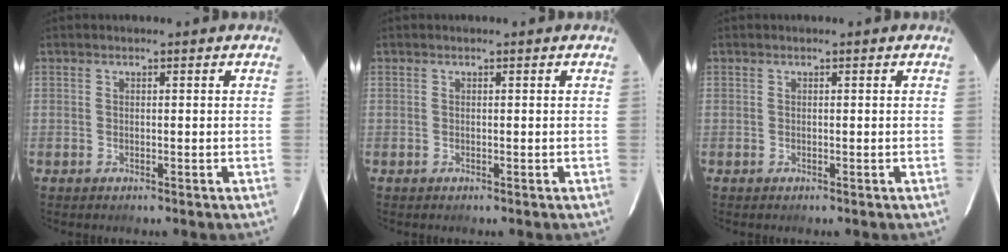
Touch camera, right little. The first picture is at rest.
{"total": 0.0}
{"total": 0.0}